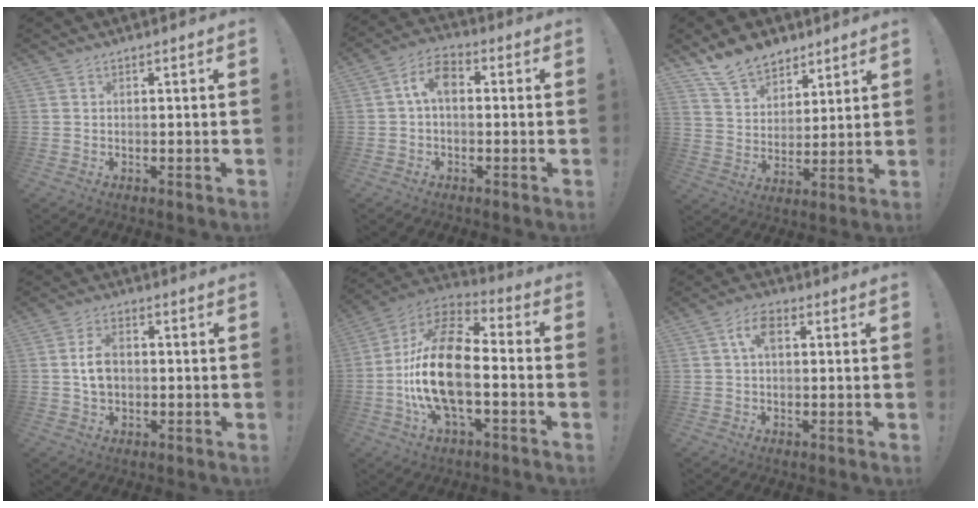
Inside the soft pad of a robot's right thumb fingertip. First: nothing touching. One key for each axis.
{"total": 7.4, "fx": 0.5, "fy": 4.3, "fz": 6.0, "tx": -0.111, "ty": 0.013, "tz": 0.012}
{"total": 12.3, "fx": 10.0, "fy": 6.6, "fz": 2.7, "tx": -0.059, "ty": -0.074, "tz": 0.197}
{"total": 6.6, "fx": 0.3, "fy": 4.6, "fz": 4.7, "tx": -0.075, "ty": 0.002, "tz": 0.001}
{"total": 21.0, "fx": -3.9, "fy": 10.1, "fz": 18.0, "tx": -0.352, "ty": 0.023, "tz": -0.068}
{"total": 5.9, "fx": 1.4, "fy": 3.2, "fz": 4.7, "tx": -0.080, "ty": 0.008, "tz": 0.024}